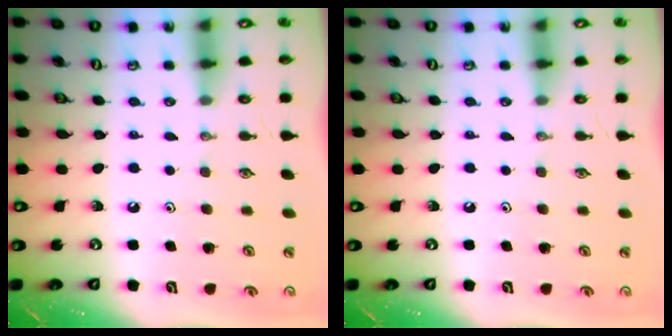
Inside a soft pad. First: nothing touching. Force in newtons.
{"total": 0.0}